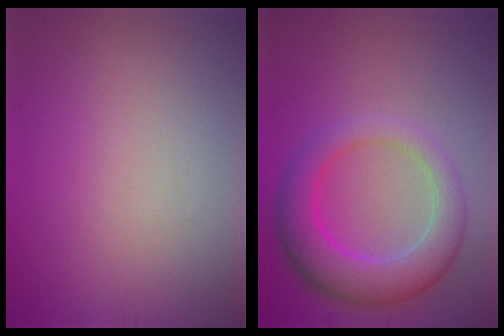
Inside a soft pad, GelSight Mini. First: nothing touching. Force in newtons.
{"total": 6.3, "press": 6.3, "slide": 0.4}